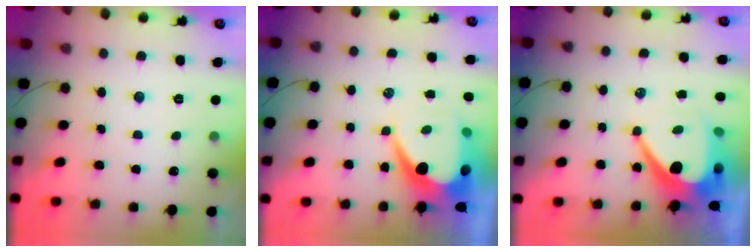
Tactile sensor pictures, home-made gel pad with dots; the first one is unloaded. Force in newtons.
{"total": 11.6, "press": 11.6, "slide": 0.7}
{"total": 14.6, "press": 14.6, "slide": 1.0}